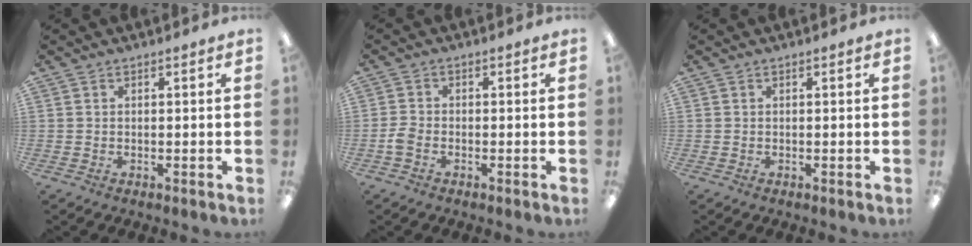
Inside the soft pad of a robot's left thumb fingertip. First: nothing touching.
{"total": 2.5, "force": [-1.2, 1.5, 1.7], "torque": [-0.035, 0.004, -0.023]}
{"total": 0.0}